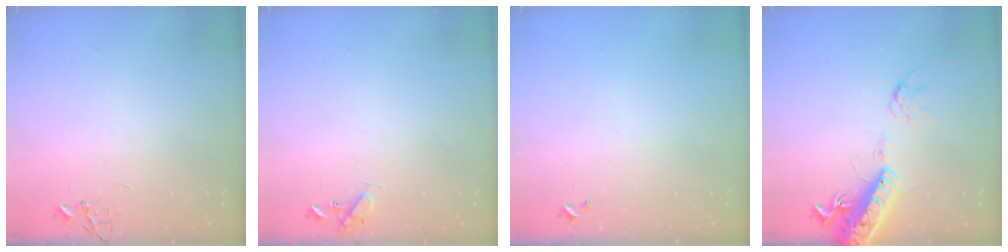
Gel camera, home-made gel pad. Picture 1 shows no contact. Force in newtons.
{"total": 8.6, "press": 8.6, "slide": 0.7}
{"total": 0.0}
{"total": 16.2, "press": 15.7, "slide": 3.7}